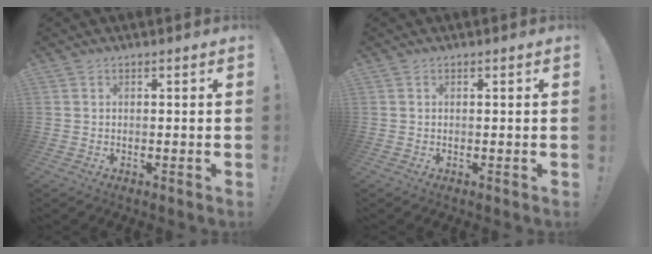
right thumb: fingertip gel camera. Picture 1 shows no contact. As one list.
[{"total": 0.0}]